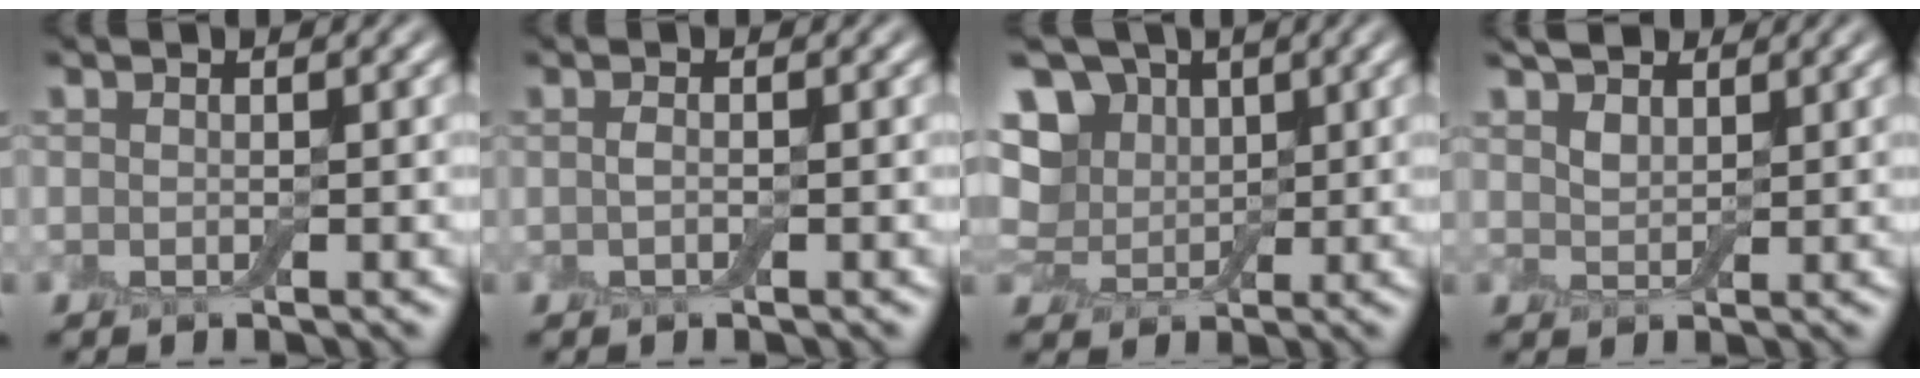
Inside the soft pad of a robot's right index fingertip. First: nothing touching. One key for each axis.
{"total": 0.8, "fx": 0.0, "fy": 0.2, "fz": 0.7, "tx": -0.018, "ty": -0.001, "tz": -0.001}
{"total": 8.1, "fx": 2.2, "fy": 6.3, "fz": 4.7, "tx": -0.083, "ty": 0.022, "tz": 0.011}
{"total": 2.7, "fx": 1.9, "fy": 1.5, "fz": 1.3, "tx": -0.032, "ty": 0.006, "tz": 0.036}